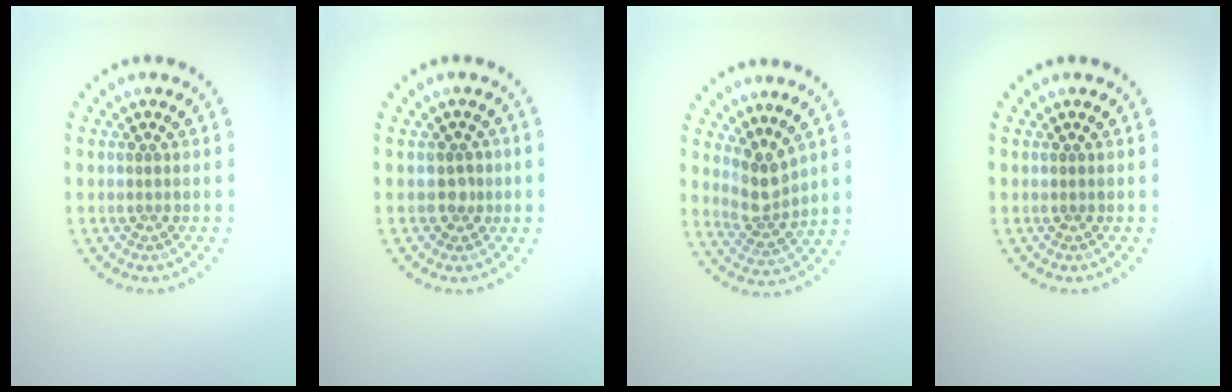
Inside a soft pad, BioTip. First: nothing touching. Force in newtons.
{"total": 1.5, "press": 1.3, "slide": 0.8}
{"total": 2.7, "press": 2.1, "slide": 1.7}
{"total": 0.0}